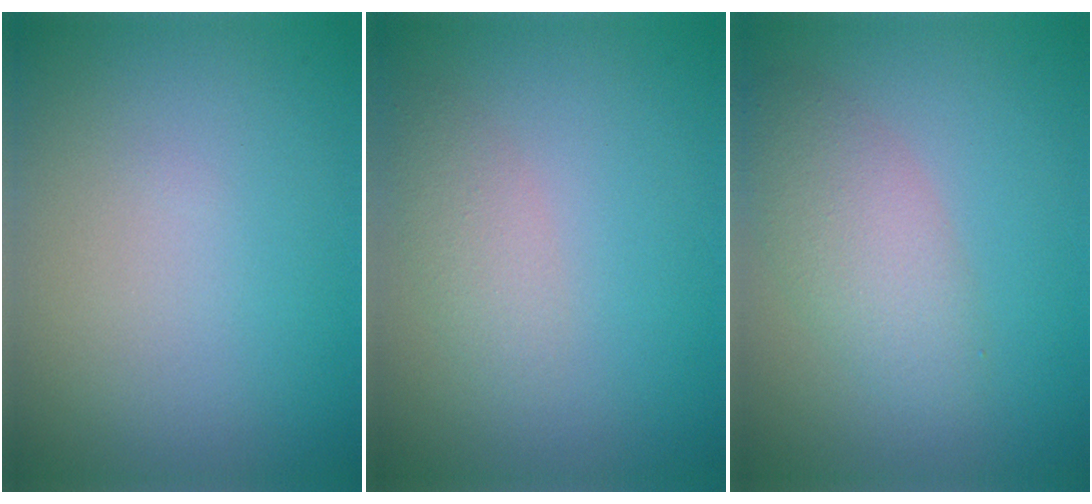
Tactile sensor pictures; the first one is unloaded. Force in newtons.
{"total": 1.8, "press": 1.8, "slide": 0.1}
{"total": 3.8, "press": 3.8, "slide": 0.0}